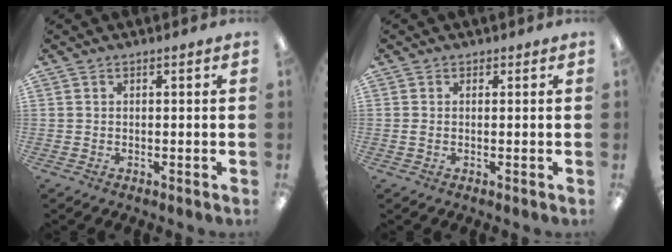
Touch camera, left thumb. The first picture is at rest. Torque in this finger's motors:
{"motor_torque": [-0.34, 0.11, -0.16, 0.09, 0.02]}